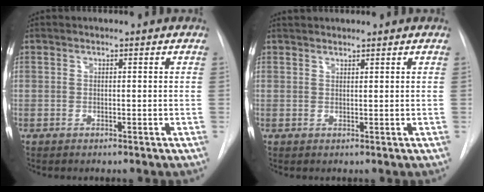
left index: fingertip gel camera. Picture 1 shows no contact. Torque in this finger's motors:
{"motor_torque": [-0.07, -0.03, 0.03, 0.01]}